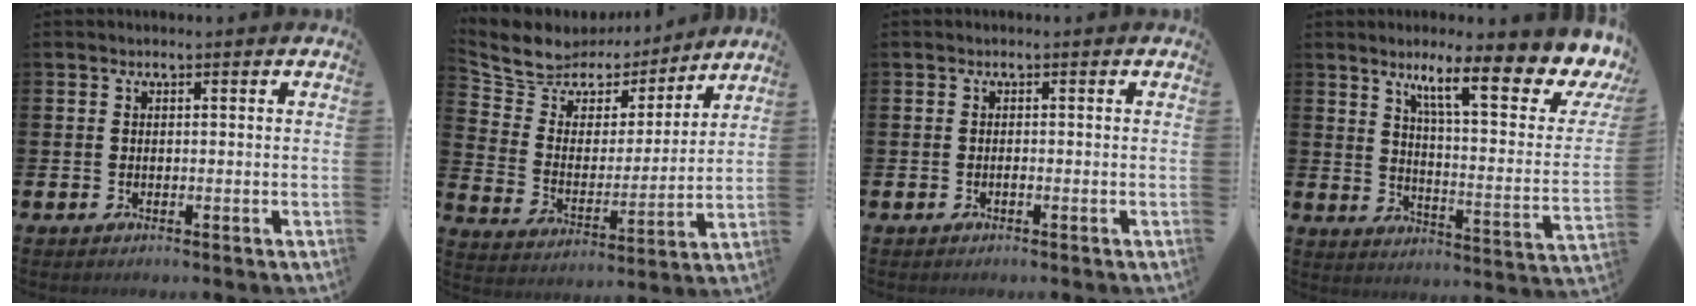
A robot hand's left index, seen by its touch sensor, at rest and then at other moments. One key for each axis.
{"total": 7.8, "fx": 7.0, "fy": 3.4, "fz": 0.5, "tx": -0.059, "ty": -0.052, "tz": 0.124}
{"total": 0.0}
{"total": 11.9, "fx": 8.1, "fy": 2.4, "fz": 8.4, "tx": -0.136, "ty": -0.055, "tz": 0.124}